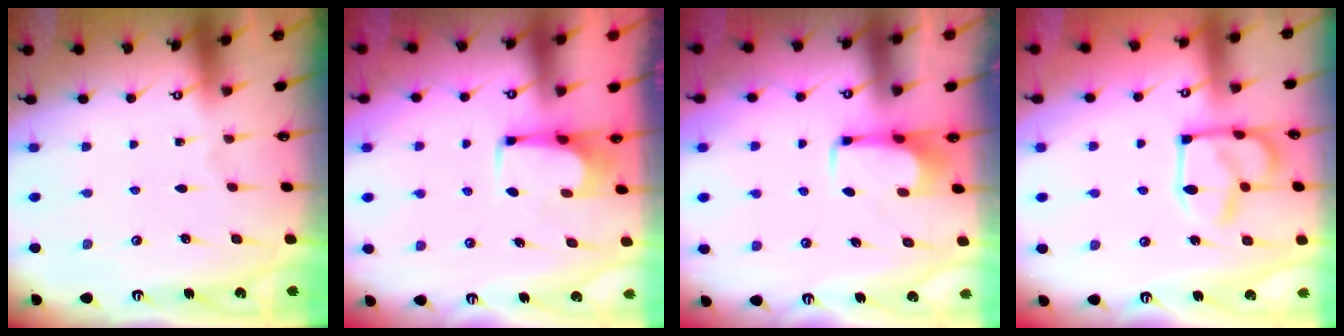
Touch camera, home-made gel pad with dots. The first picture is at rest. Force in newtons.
{"total": 3.5, "press": 3.5, "slide": 0.2}
{"total": 1.6, "press": 1.5, "slide": 0.4}
{"total": 6.6, "press": 6.6, "slide": 0.4}